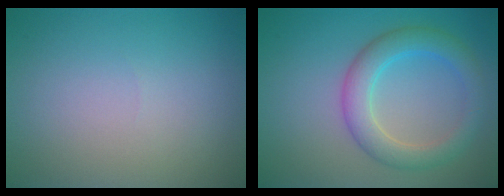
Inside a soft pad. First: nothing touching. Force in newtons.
{"total": 4.3, "press": 4.3, "slide": 0.2}